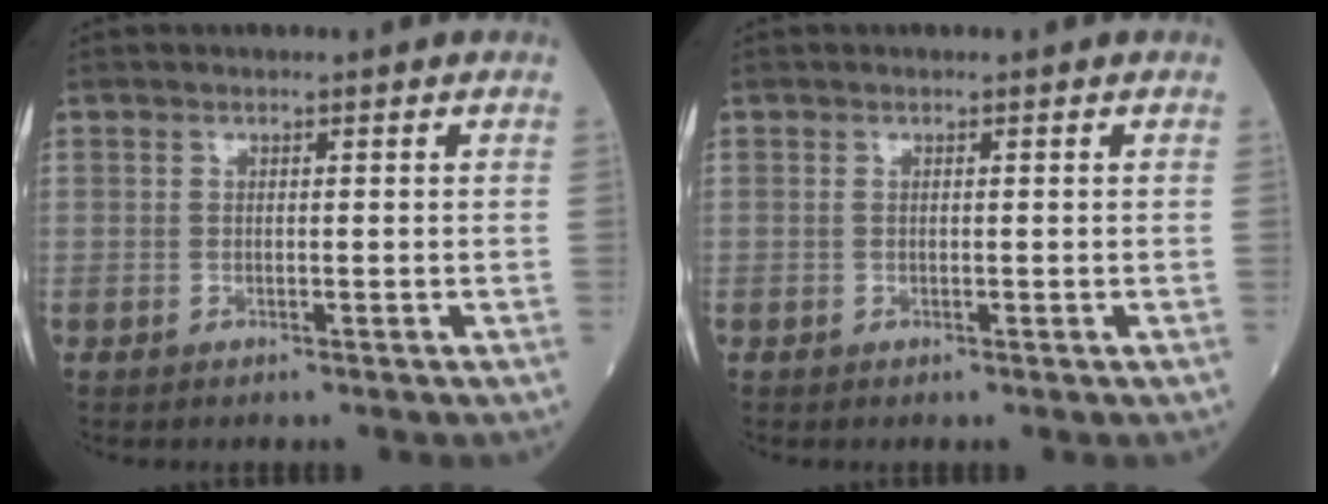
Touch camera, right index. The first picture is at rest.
{"total": 0.0}